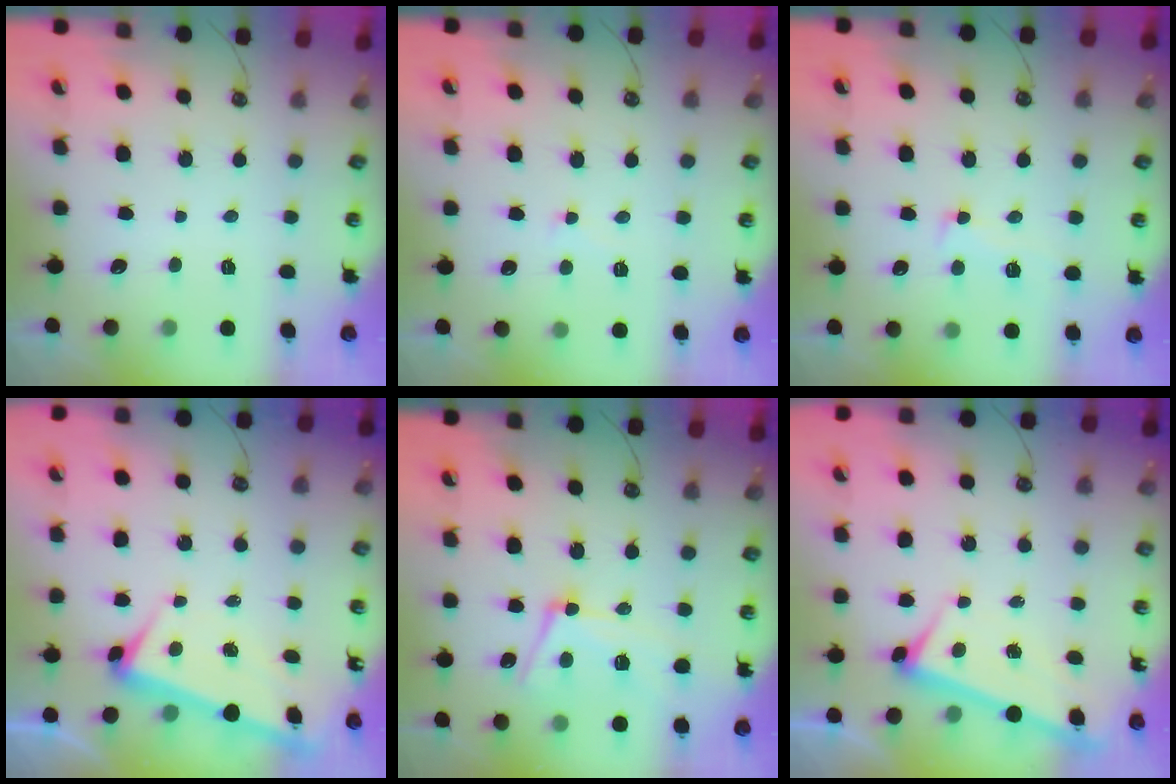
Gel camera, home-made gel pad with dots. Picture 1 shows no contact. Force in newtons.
{"total": 4.2, "press": 4.1, "slide": 0.9}
{"total": 1.2, "press": 0.6, "slide": 1.0}
{"total": 3.0, "press": 2.9, "slide": 0.9}
{"total": 9.0, "press": 8.7, "slide": 2.0}
{"total": 2.9, "press": 2.9, "slide": 0.4}